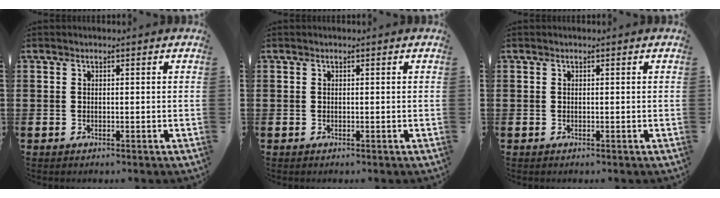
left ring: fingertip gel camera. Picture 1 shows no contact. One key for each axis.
{"total": 0.0}
{"total": 0.0}